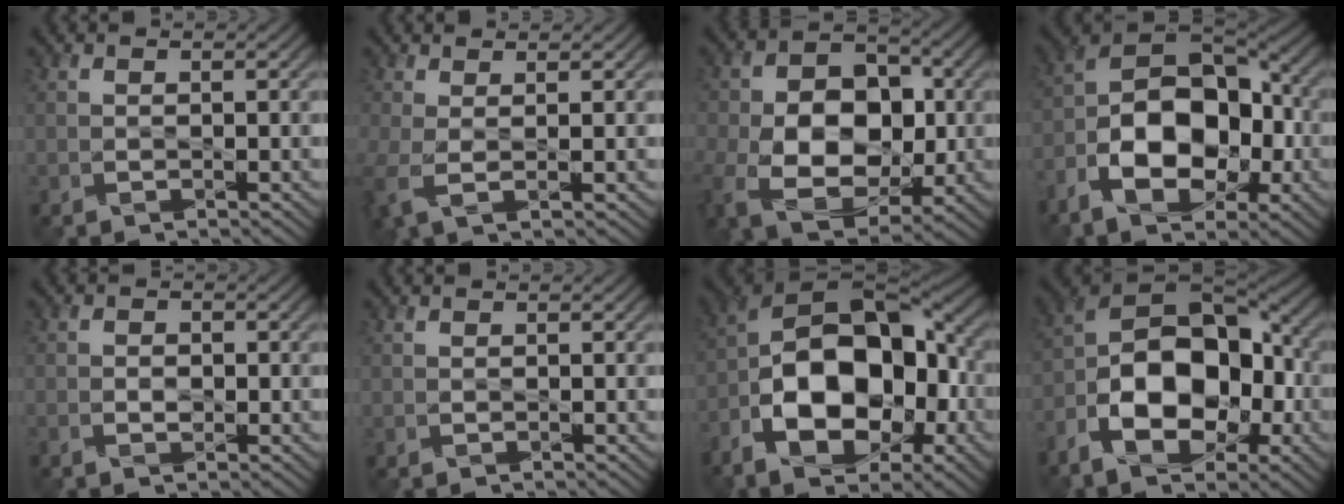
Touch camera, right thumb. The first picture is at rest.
{"total": 3.3, "force": [-0.1, 1.0, 3.1], "torque": [-0.082, -0.002, -0.004]}
{"total": 14.1, "force": [-2.7, 10.0, 9.6], "torque": [-0.188, -0.027, -0.037]}
{"total": 14.2, "force": [-4.8, 8.3, 10.5], "torque": [-0.194, -0.018, -0.098]}
{"total": 1.7, "force": [-0.6, 1.1, 1.2], "torque": [-0.018, 0.000, -0.014]}
{"total": 0.0}
{"total": 17.8, "force": [-5.7, 10.0, 13.6], "torque": [-0.239, -0.021, -0.109]}
{"total": 15.8, "force": [-5.4, 9.1, 11.7], "torque": [-0.217, -0.025, -0.111]}